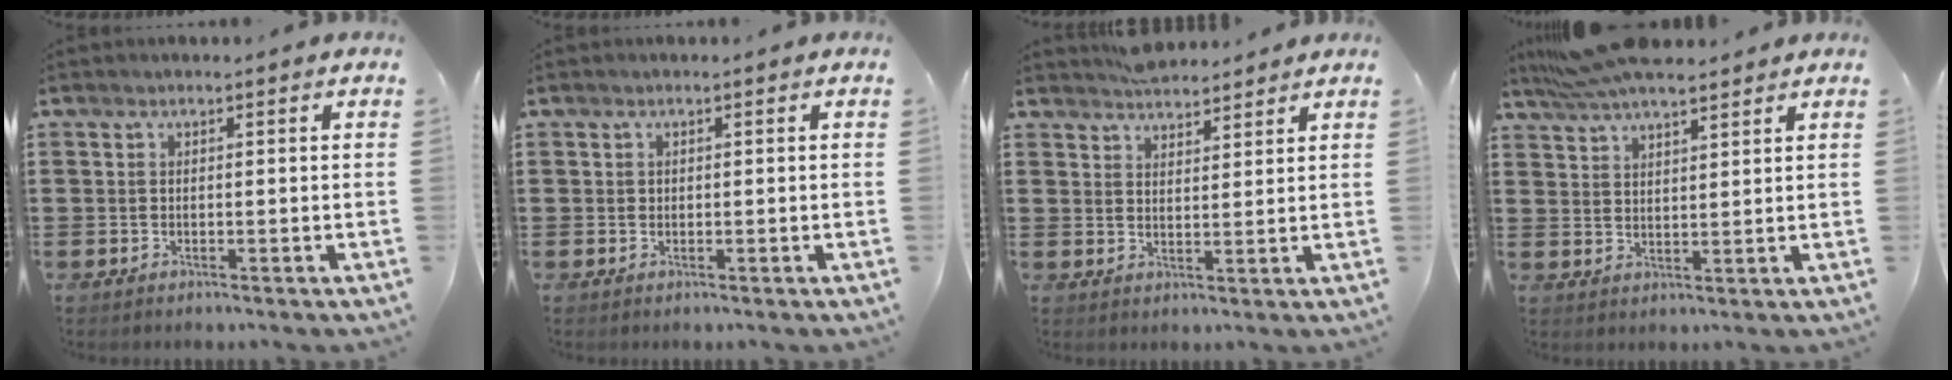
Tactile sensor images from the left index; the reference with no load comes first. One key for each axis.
{"total": 0.6, "fx": 0.2, "fy": 0.5, "fz": 0.1, "tx": -0.004, "ty": 0.003, "tz": 0.005}
{"total": 3.8, "fx": 3.7, "fy": 0.7, "fz": -0.4, "tx": -0.003, "ty": -0.007, "tz": 0.074}
{"total": 7.0, "fx": 5.9, "fy": 1.6, "fz": 3.2, "tx": -0.079, "ty": -0.007, "tz": 0.112}